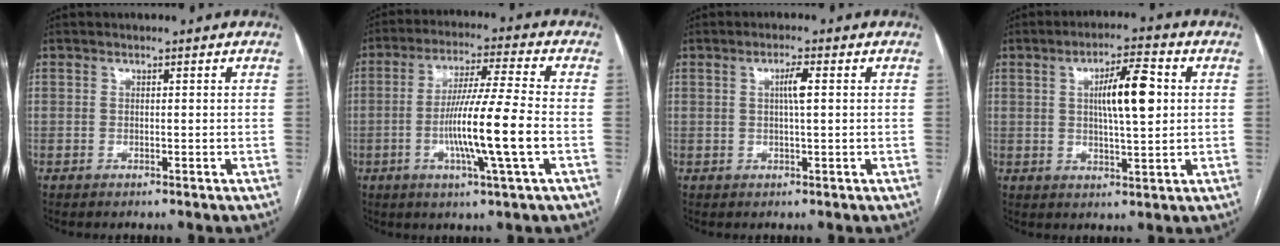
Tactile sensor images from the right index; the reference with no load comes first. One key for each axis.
{"total": 12.4, "fx": -2.9, "fy": -0.9, "fz": 12.0, "tx": -0.222, "ty": -0.008, "tz": -0.057}
{"total": 2.7, "fx": 0.5, "fy": 0.1, "fz": 2.7, "tx": -0.048, "ty": 0.001, "tz": 0.009}
{"total": 8.5, "fx": 1.5, "fy": 1.6, "fz": 8.2, "tx": -0.139, "ty": 0.012, "tz": 0.026}